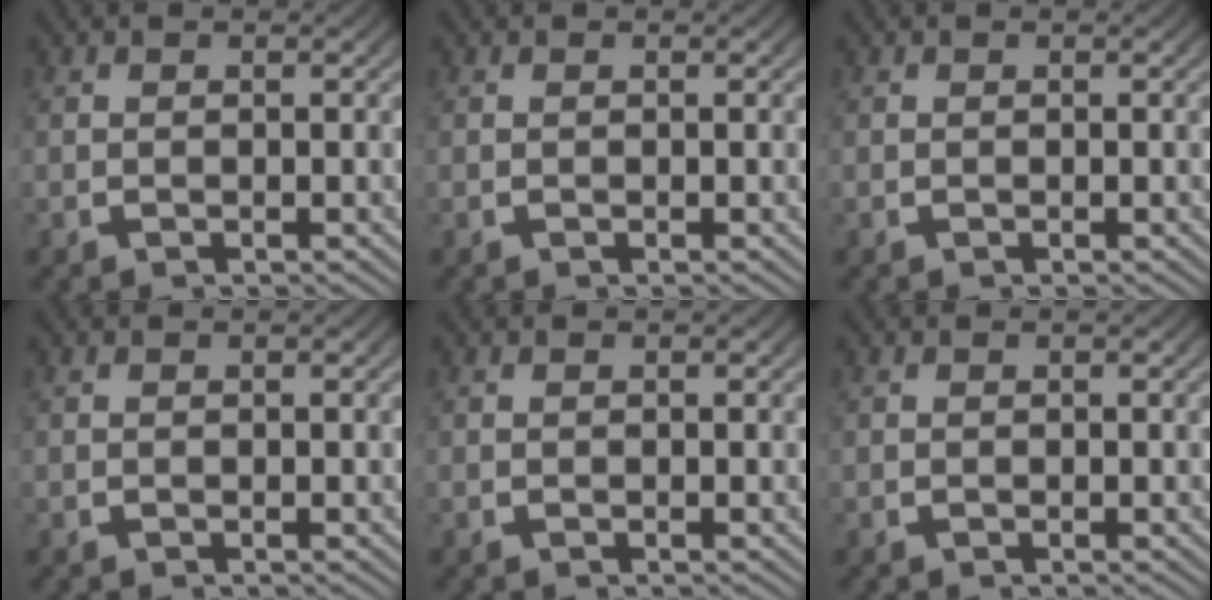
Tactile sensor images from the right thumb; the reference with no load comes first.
{"total": 0.0}
{"total": 0.0}
{"total": 0.0}
{"total": 0.0}
{"total": 0.0}